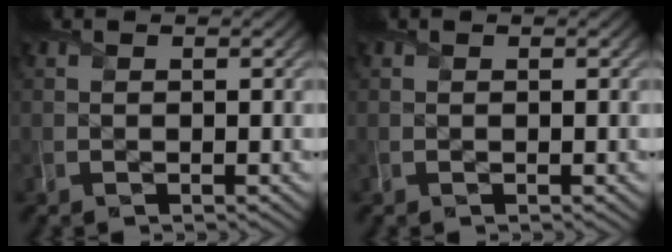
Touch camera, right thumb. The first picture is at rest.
{"total": 0.0}